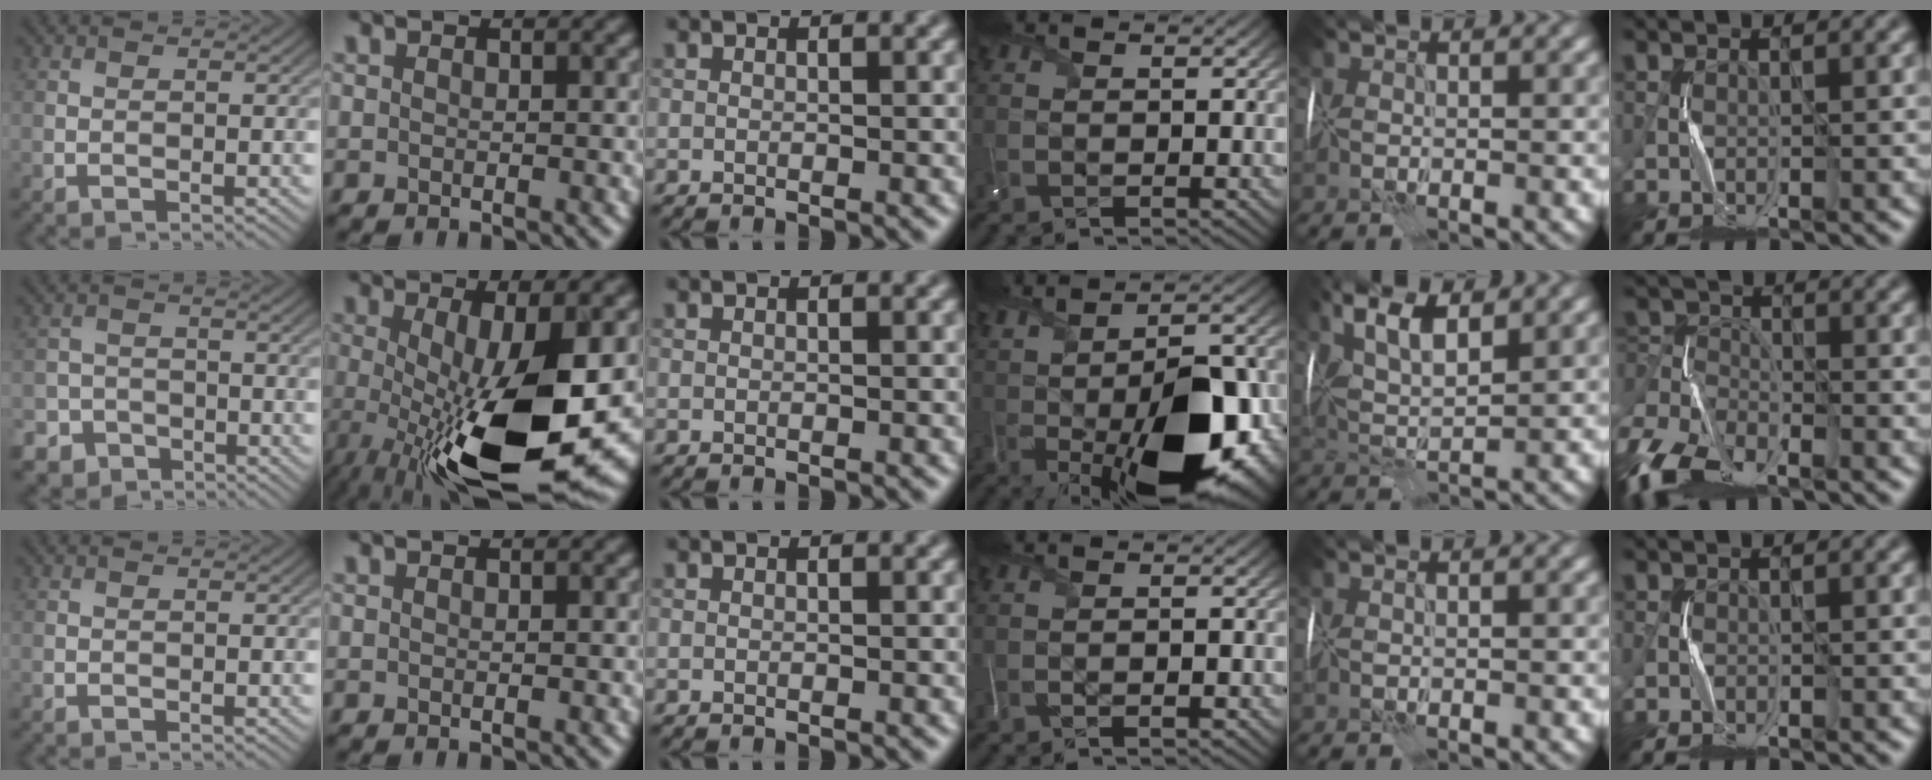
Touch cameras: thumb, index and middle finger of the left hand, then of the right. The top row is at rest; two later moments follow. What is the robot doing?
{"motion": "wrap", "object": "scarf"}